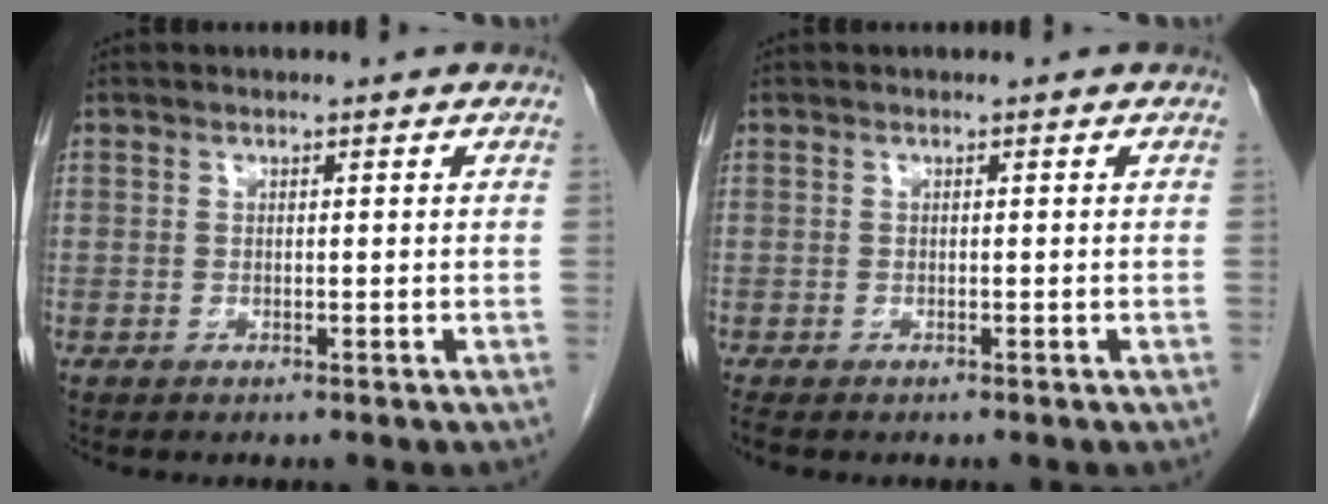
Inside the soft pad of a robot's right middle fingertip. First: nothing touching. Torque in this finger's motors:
{"motor_torque": [0.22, -0.12, -0.01, 0.00]}